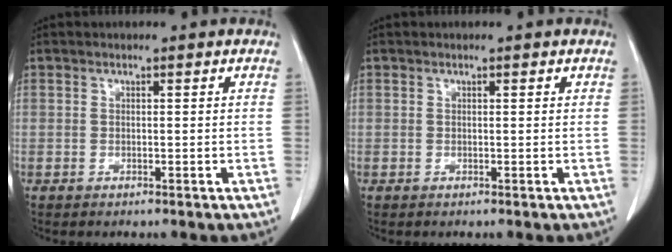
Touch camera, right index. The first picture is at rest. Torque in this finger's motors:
{"motor_torque": [-0.26, 0.06, -0.01, -0.01]}